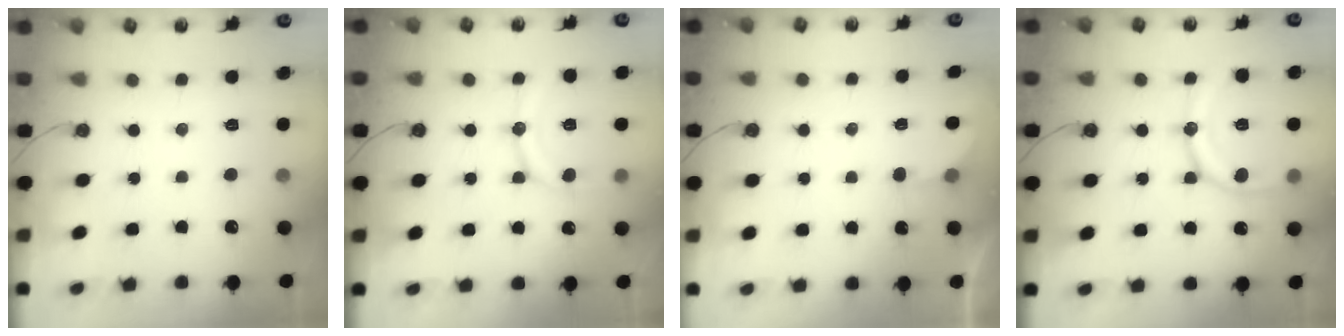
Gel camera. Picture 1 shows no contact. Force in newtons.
{"total": 11.4, "press": 11.3, "slide": 1.0}
{"total": 1.4, "press": 1.4, "slide": 0.1}
{"total": 13.8, "press": 13.7, "slide": 1.6}